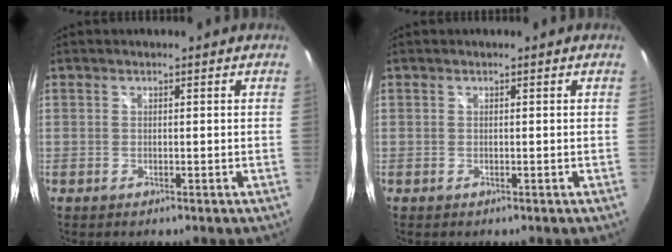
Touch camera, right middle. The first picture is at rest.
{"total": 0.0}